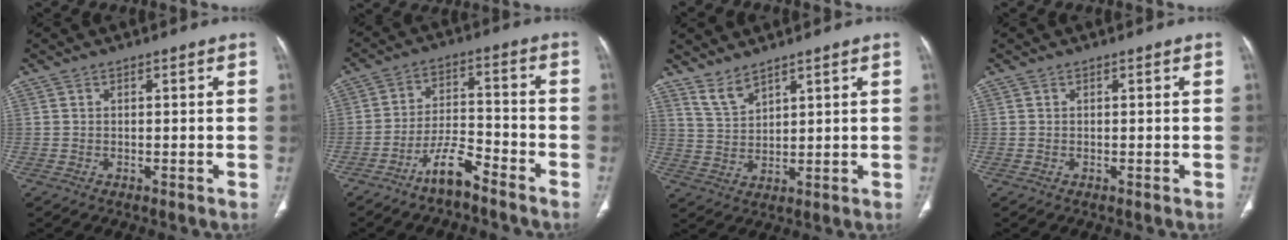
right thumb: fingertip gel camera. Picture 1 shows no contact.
{"total": 7.4, "force": [-5.7, 2.1, 4.2], "torque": [-0.073, 0.051, -0.110]}
{"total": 4.5, "force": [3.9, 1.1, 1.9], "torque": [-0.036, -0.026, 0.091]}
{"total": 0.0}